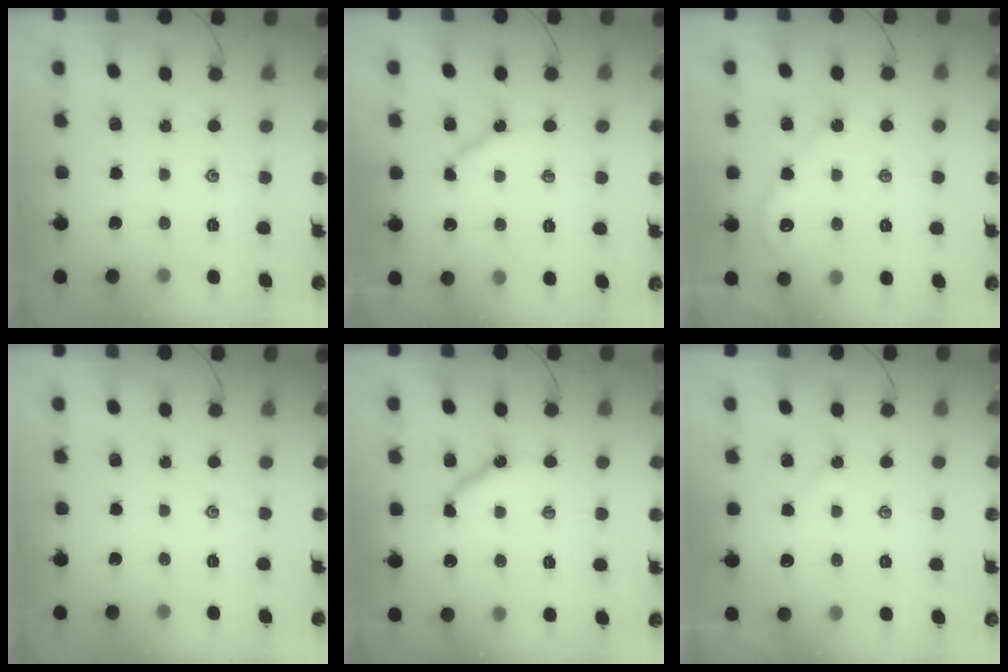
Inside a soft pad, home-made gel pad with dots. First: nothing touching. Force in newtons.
{"total": 5.3, "press": 5.2, "slide": 0.7}
{"total": 4.4, "press": 4.3, "slide": 0.7}
{"total": 0.0}
{"total": 11.2, "press": 11.1, "slide": 1.0}
{"total": 3.4, "press": 3.4, "slide": 0.4}